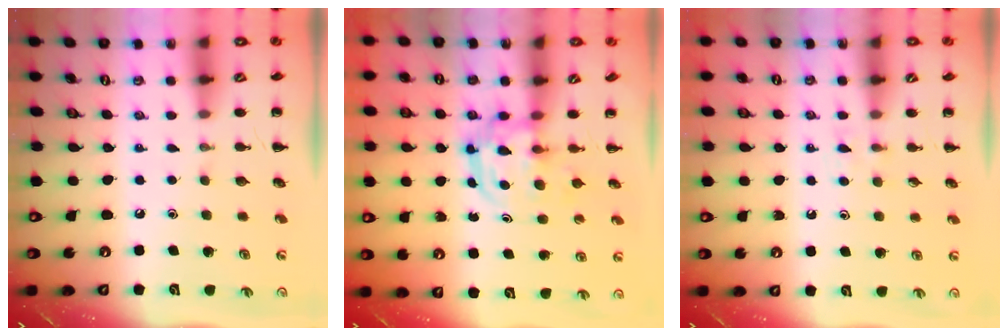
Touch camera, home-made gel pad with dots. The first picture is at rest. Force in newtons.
{"total": 3.1, "press": 3.1, "slide": 0.4}
{"total": 3.1, "press": 2.8, "slide": 1.3}